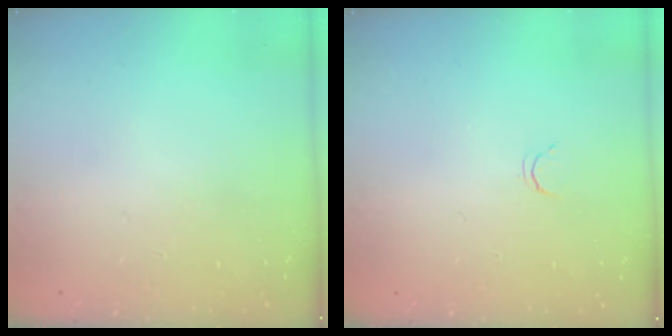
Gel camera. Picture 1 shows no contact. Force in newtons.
{"total": 2.1, "press": 2.1, "slide": 0.4}